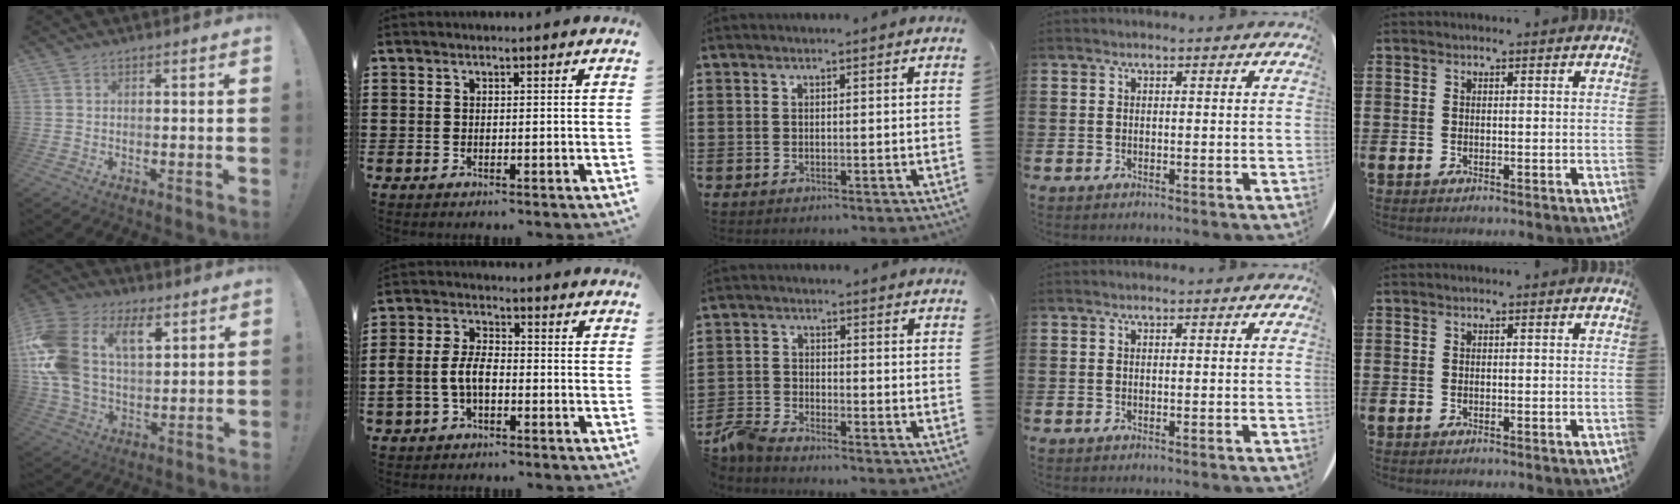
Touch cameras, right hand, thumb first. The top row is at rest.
{"thumb": {"total": 19.9, "force": [7.4, 13.0, 13.1], "torque": [-0.273, -0.025, 0.131]}, "index": {"total": 5.3, "force": [-1.5, 3.2, 3.9], "torque": [-0.100, -0.001, -0.034]}, "middle": {"total": 3.9, "force": [-3.6, 0.5, 1.3], "torque": [-0.059, -0.009, -0.083]}}